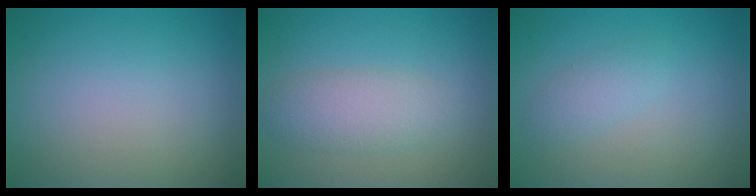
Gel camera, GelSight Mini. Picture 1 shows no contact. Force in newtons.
{"total": 3.1, "press": 3.1, "slide": 0.1}
{"total": 1.6, "press": 1.6, "slide": 0.1}